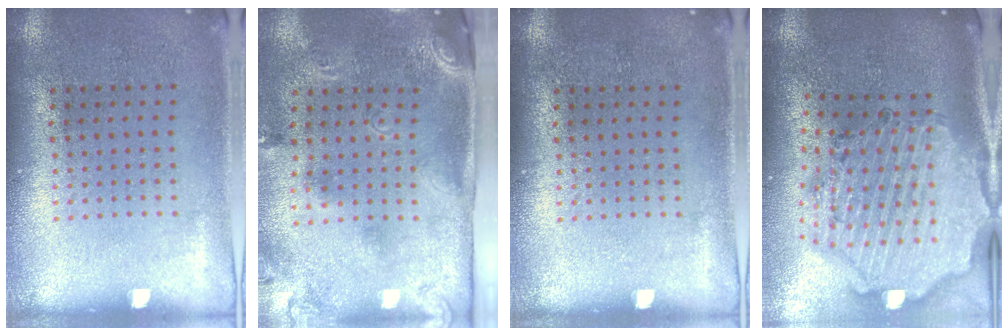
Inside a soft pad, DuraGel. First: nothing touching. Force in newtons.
{"total": 2.8, "press": 1.9, "slide": 2.0}
{"total": 0.0}
{"total": 3.1, "press": 2.7, "slide": 1.4}